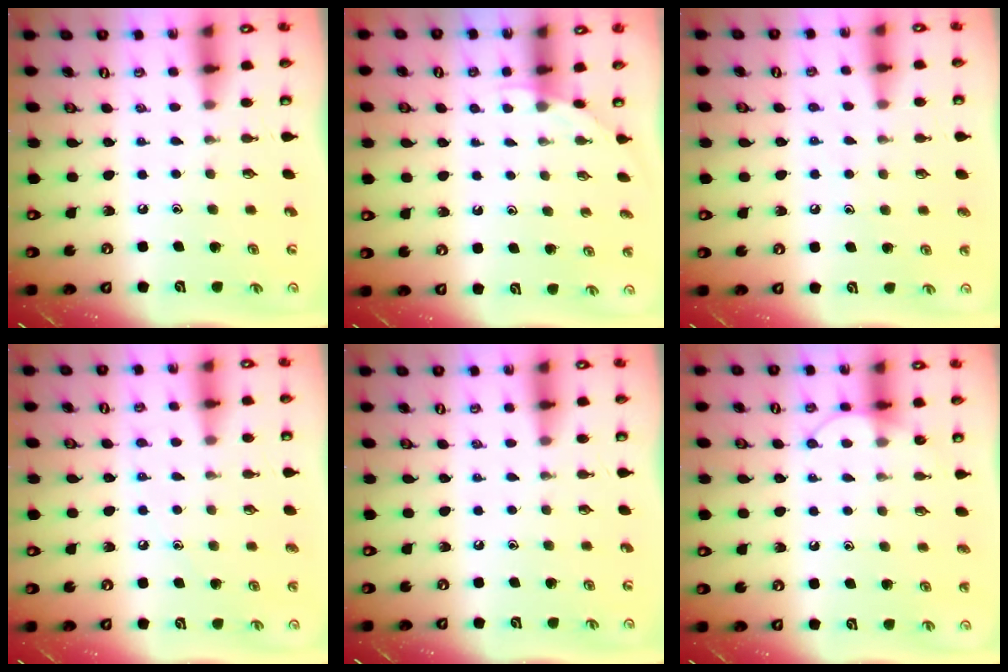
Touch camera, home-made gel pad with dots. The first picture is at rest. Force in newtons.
{"total": 2.5, "press": 2.5, "slide": 0.2}
{"total": 5.4, "press": 5.4, "slide": 0.5}
{"total": 4.6, "press": 4.5, "slide": 0.5}
{"total": 0.0}
{"total": 6.5, "press": 6.5, "slide": 0.5}